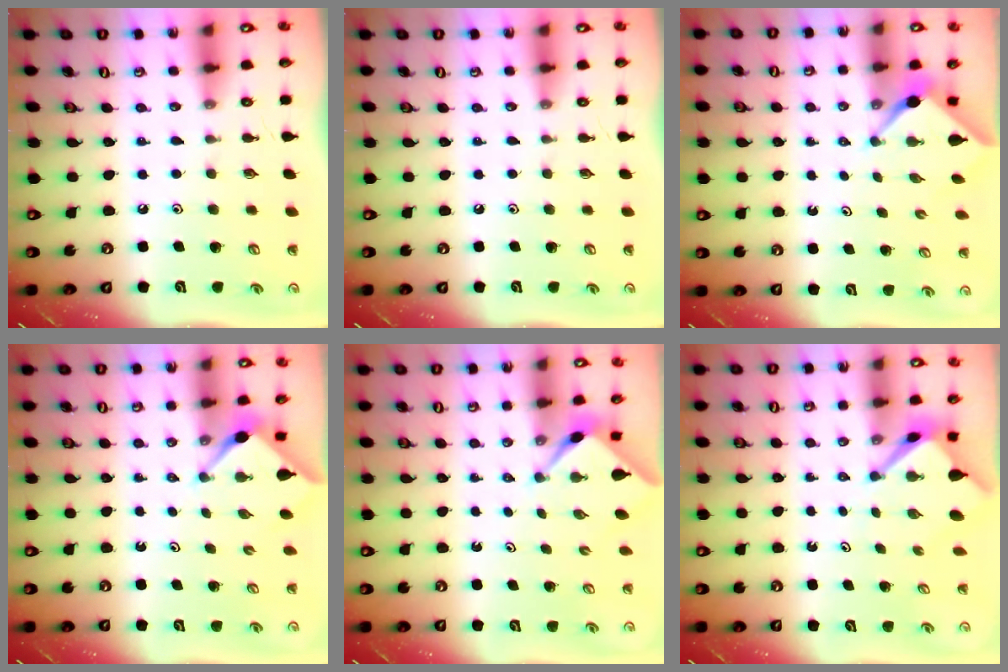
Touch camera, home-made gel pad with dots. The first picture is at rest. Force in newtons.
{"total": 0.0}
{"total": 2.3, "press": 2.3, "slide": 0.2}
{"total": 3.0, "press": 3.0, "slide": 0.3}
{"total": 2.3, "press": 2.3, "slide": 0.3}
{"total": 3.2, "press": 3.2, "slide": 0.3}